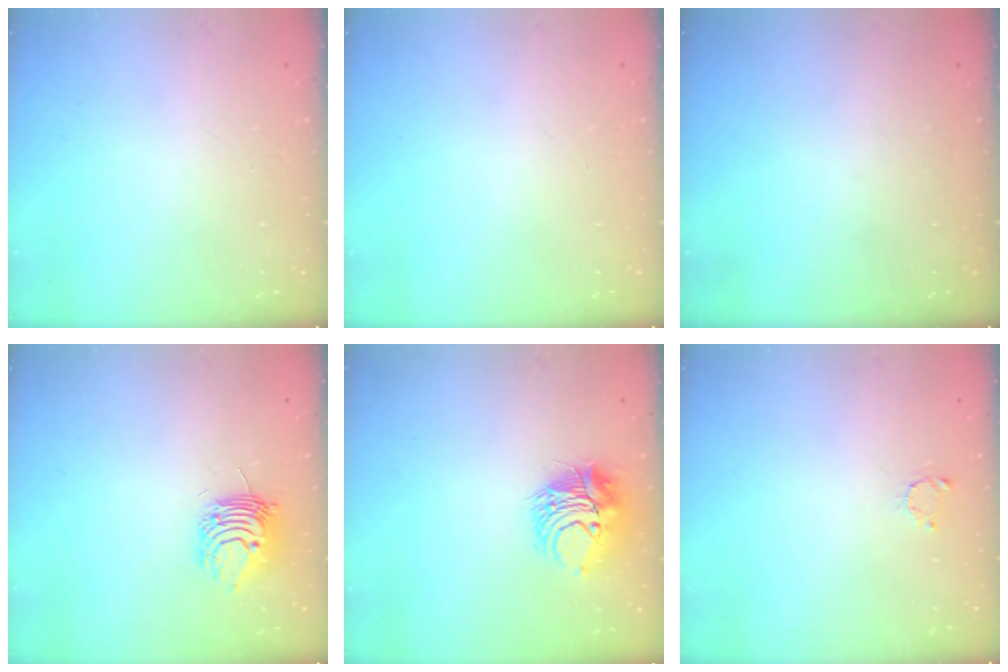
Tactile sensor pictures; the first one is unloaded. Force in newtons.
{"total": 0.0}
{"total": 0.0}
{"total": 10.4, "press": 10.3, "slide": 1.1}
{"total": 9.5, "press": 9.4, "slide": 0.7}
{"total": 2.2, "press": 2.2, "slide": 0.4}